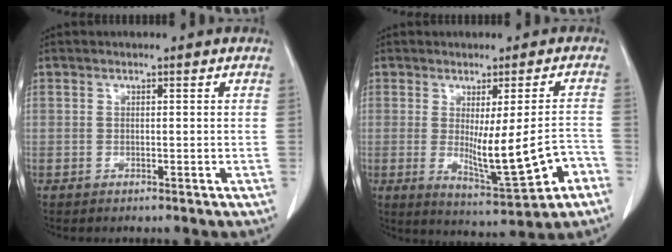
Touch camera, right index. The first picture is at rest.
{"total": 10.9, "force": [-3.0, 1.1, 10.5], "torque": [-0.152, -0.018, -0.030]}